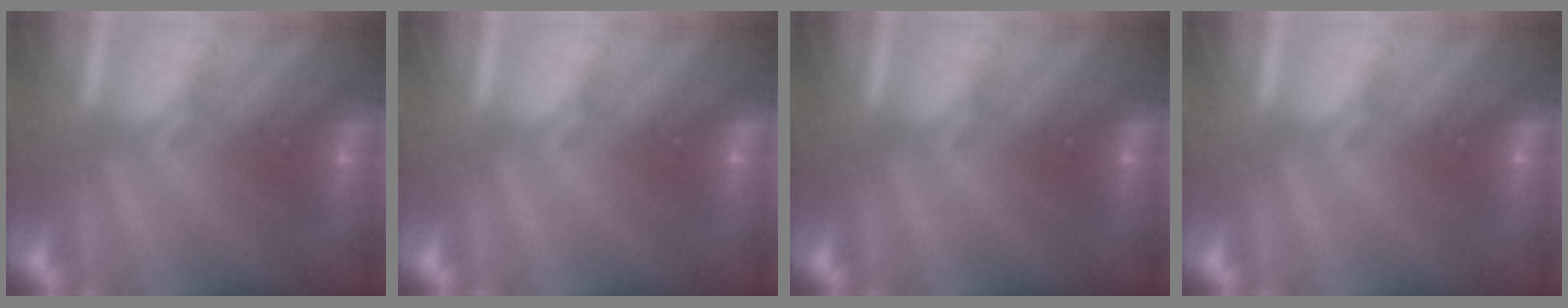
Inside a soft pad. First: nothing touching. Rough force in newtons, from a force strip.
{"total": 0.0}
{"total": 0.0}
{"total": 0.0}